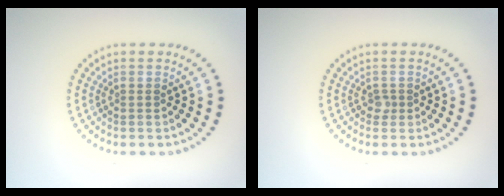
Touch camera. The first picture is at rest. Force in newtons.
{"total": 0.7, "press": 0.6, "slide": 0.5}